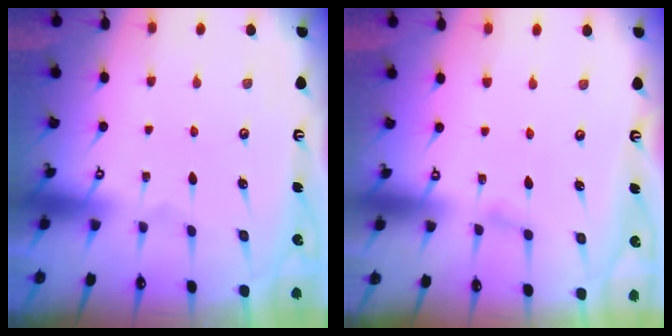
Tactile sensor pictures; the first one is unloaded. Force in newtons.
{"total": 2.8, "press": 2.8, "slide": 0.2}